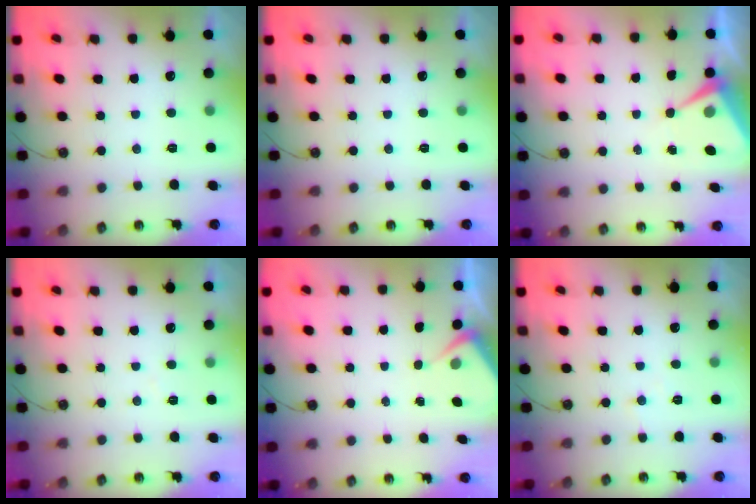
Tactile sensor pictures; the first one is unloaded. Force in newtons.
{"total": 0.0}
{"total": 7.0, "press": 7.0, "slide": 0.4}
{"total": 5.0, "press": 4.9, "slide": 0.8}
{"total": 3.1, "press": 3.1, "slide": 0.5}
{"total": 4.7, "press": 4.6, "slide": 0.6}